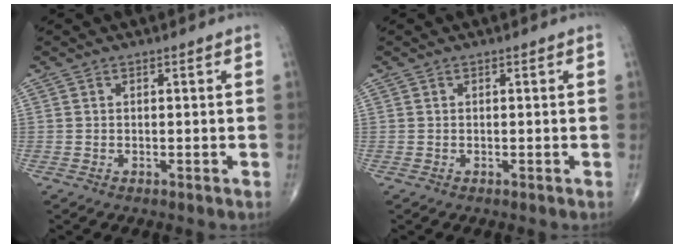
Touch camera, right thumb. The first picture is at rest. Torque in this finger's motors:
{"motor_torque": [-0.23, -0.32, 0.26, -0.08, -0.02]}